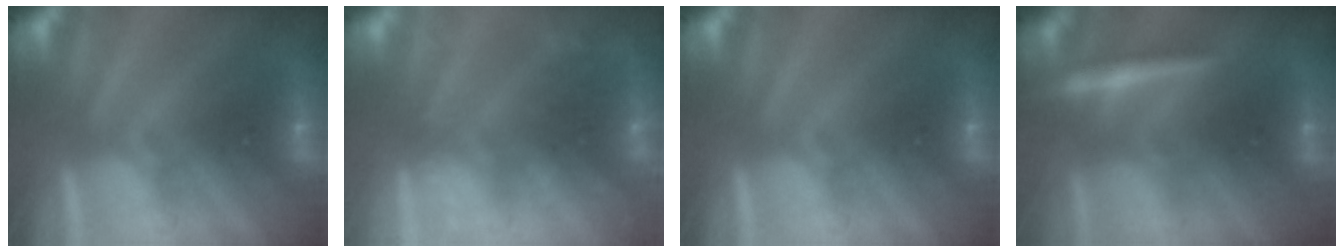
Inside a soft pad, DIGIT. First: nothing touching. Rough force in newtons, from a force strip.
{"total": 6.8}
{"total": 0.0}
{"total": 3.0}